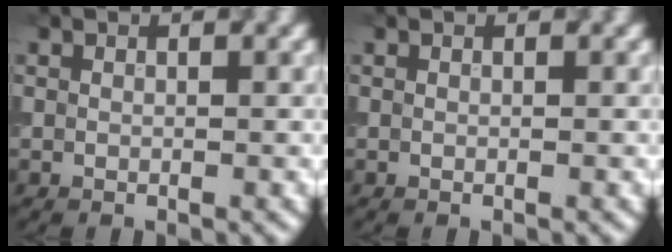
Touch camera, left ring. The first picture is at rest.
{"total": 0.0}